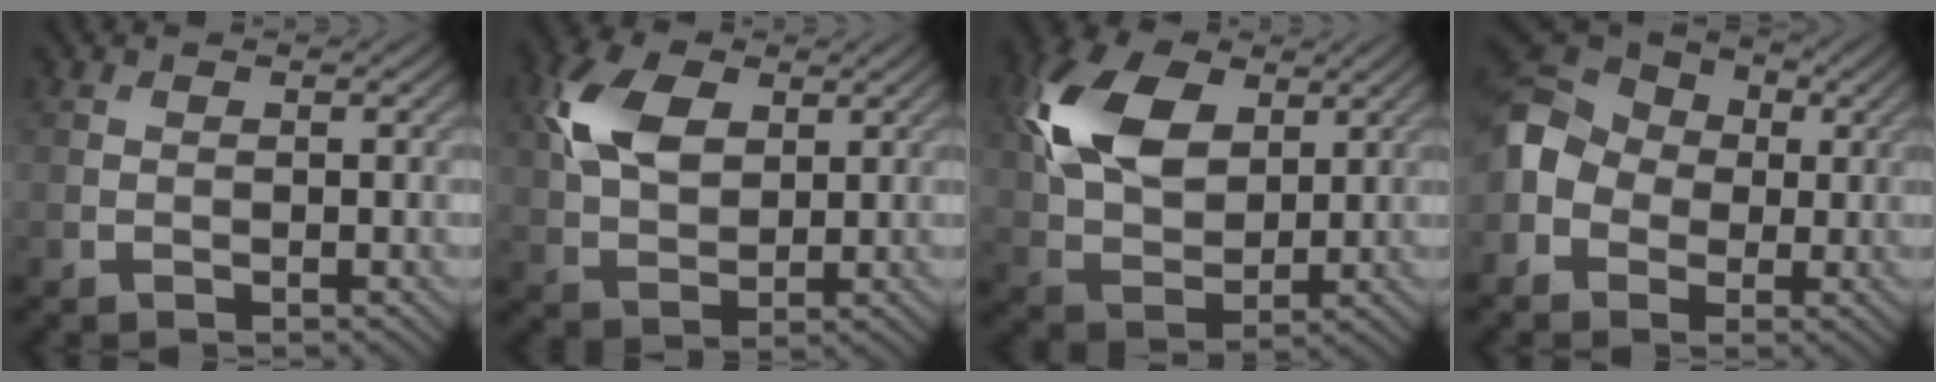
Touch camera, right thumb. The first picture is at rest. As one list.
[{"total": 8.2, "force": [2.6, 5.2, 5.8], "torque": [-0.142, 0.011, 0.047]}, {"total": 12.1, "force": [3.9, 7.7, 8.4], "torque": [-0.209, 0.019, 0.069]}, {"total": 8.2, "force": [-0.7, 6.8, 4.6], "torque": [-0.125, 0.008, -0.034]}]